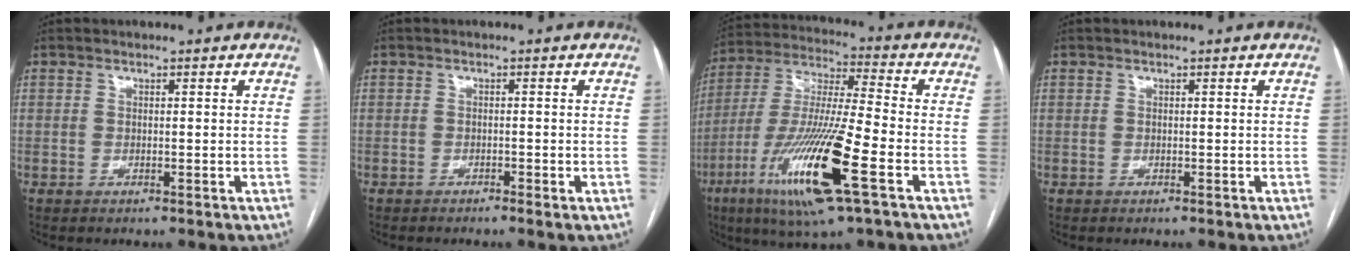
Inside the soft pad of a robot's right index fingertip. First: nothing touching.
{"total": 1.0, "force": [-0.7, 0.1, 0.7], "torque": [-0.013, 0.000, -0.013]}
{"total": 19.0, "force": [-7.8, 1.1, 17.2], "torque": [-0.366, -0.032, -0.145]}
{"total": 0.0}